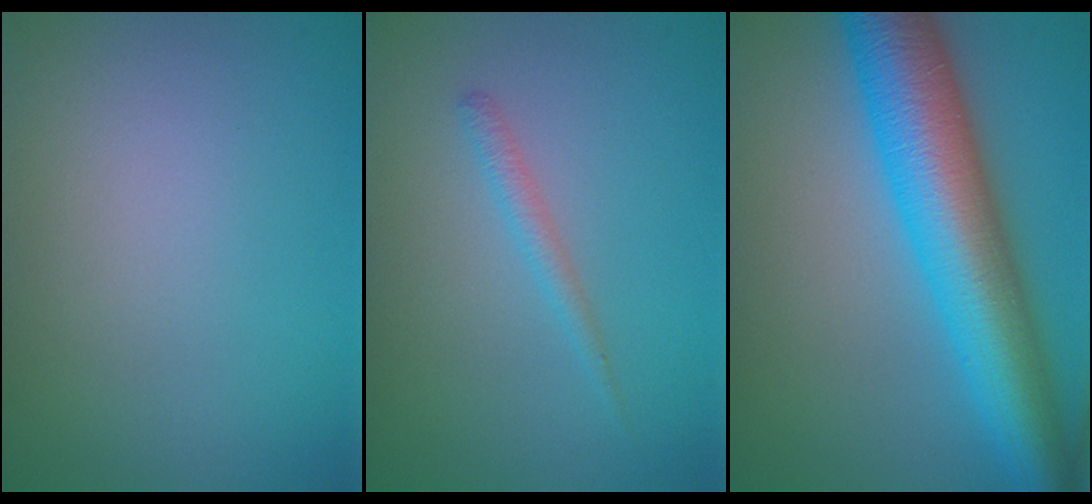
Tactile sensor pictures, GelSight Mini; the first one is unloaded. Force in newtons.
{"total": 1.2, "press": 1.2, "slide": 0.0}
{"total": 11.0, "press": 11.0, "slide": 0.0}